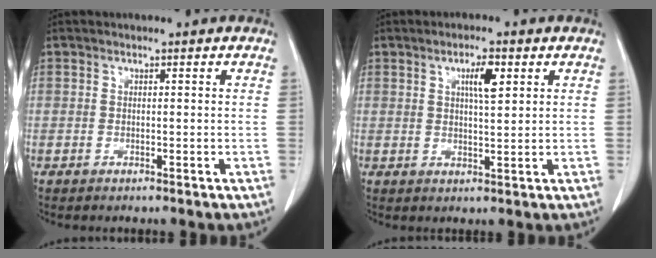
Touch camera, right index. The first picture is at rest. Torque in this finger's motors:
{"motor_torque": [0.19, 0.17, 0.15, 0.04]}